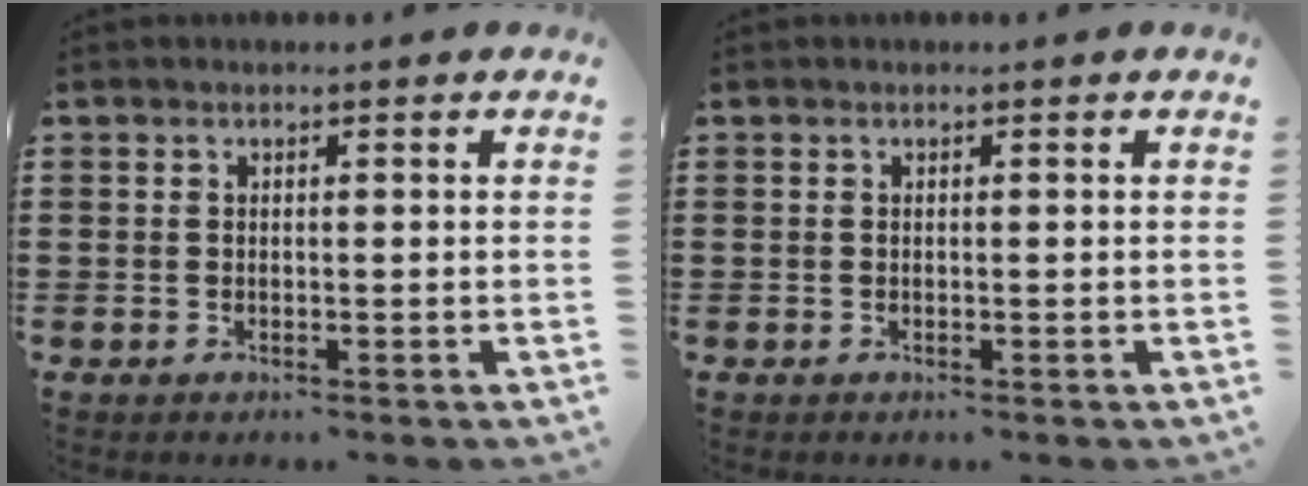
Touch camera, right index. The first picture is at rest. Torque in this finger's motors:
{"motor_torque": [-0.10, 0.10, 0.00, 0.00]}